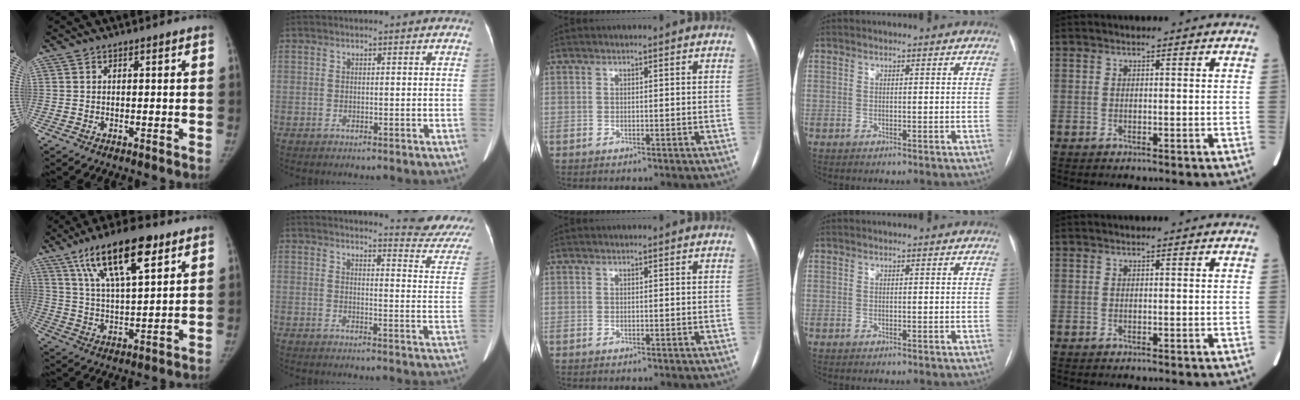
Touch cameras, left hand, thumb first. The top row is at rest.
{"thumb": {"total": 17.2, "force": [9.4, 5.7, 13.2], "torque": [-0.205, -0.024, 0.166]}, "index": {"total": 13.5, "force": [13.1, 0.3, 3.4], "torque": [-0.027, -0.097, 0.123]}}